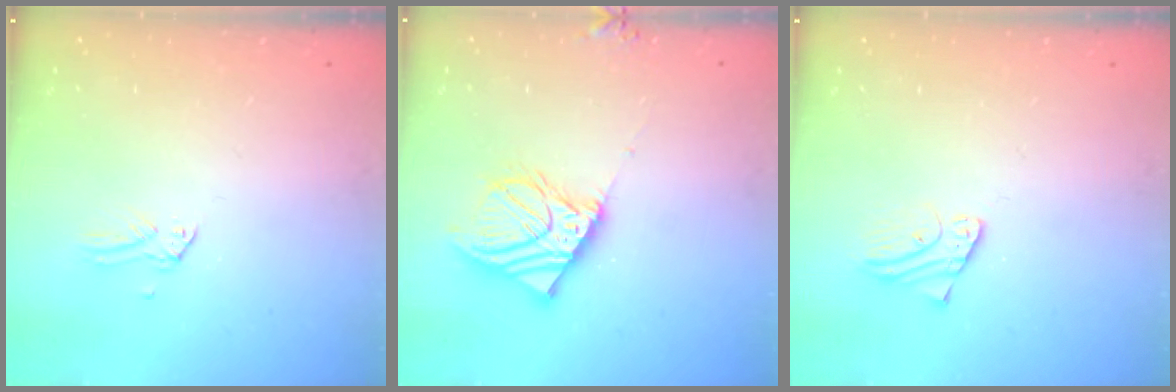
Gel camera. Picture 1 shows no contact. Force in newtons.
{"total": 12.4, "press": 12.2, "slide": 2.3}
{"total": 2.7, "press": 2.7, "slide": 0.2}